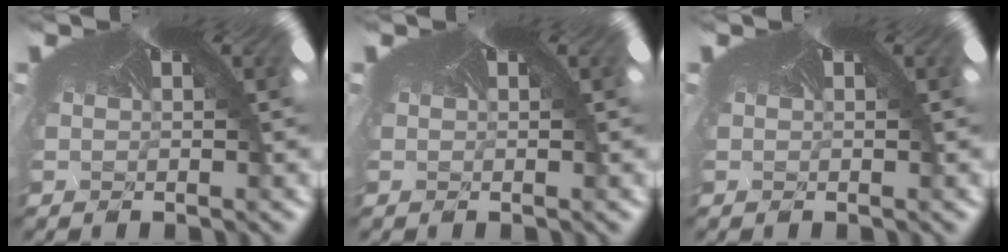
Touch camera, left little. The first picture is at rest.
{"total": 0.0}
{"total": 0.0}